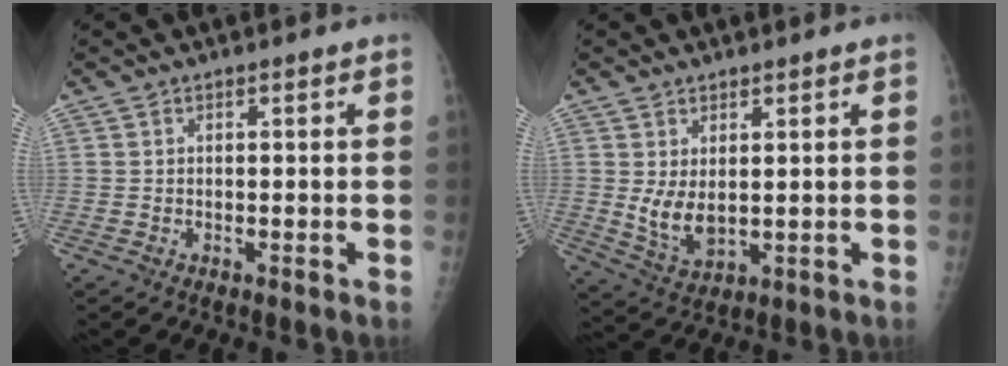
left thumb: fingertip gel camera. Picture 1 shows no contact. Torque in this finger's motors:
{"motor_torque": [0.48, 0.60, 0.63, -0.20, 0.11]}